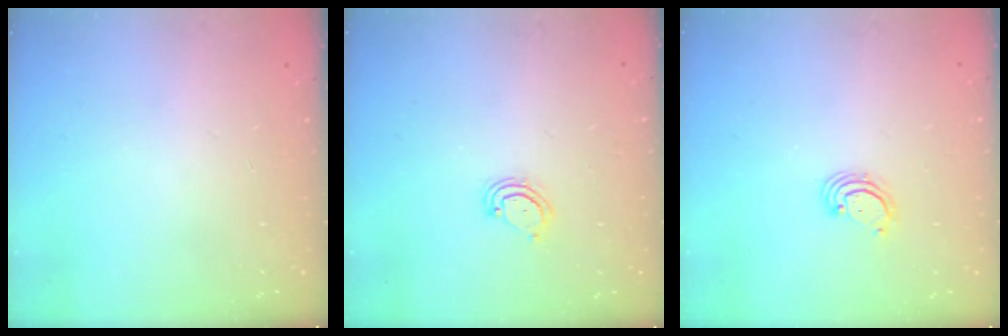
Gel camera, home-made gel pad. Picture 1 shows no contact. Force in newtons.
{"total": 4.6, "press": 4.6, "slide": 0.4}
{"total": 2.7, "press": 2.7, "slide": 0.3}